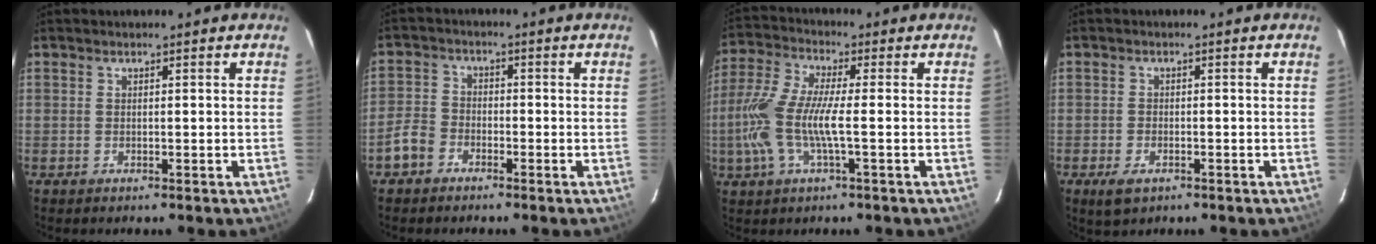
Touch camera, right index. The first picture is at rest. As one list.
[{"total": 4.5, "force": [-2.8, 3.2, 1.4], "torque": [-0.035, 0.014, -0.057]}, {"total": 11.5, "force": [-2.1, 2.2, 11.1], "torque": [-0.244, 0.000, -0.043]}, {"total": 3.8, "force": [-2.2, 2.1, 2.4], "torque": [-0.055, -0.009, -0.037]}]